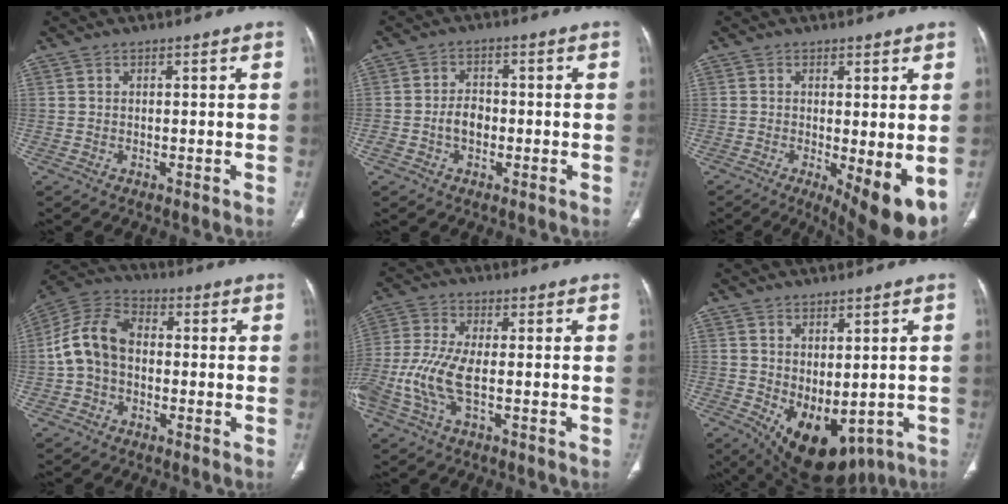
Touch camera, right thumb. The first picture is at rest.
{"total": 4.0, "force": [-1.0, 2.9, 2.6], "torque": [-0.041, 0.015, -0.022]}
{"total": 9.7, "force": [-2.1, 2.8, 9.1], "torque": [-0.130, -0.026, -0.025]}
{"total": 10.8, "force": [-0.7, 7.8, 7.5], "torque": [-0.137, 0.035, -0.027]}
{"total": 10.3, "force": [-2.4, 3.8, 9.2], "torque": [-0.233, 0.010, -0.051]}
{"total": 12.8, "force": [-3.3, 7.4, 9.9], "torque": [-0.130, -0.004, -0.019]}